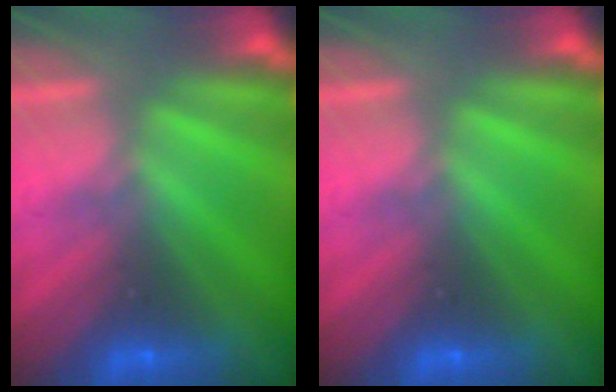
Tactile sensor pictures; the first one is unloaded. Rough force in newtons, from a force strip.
{"total": 0.0}